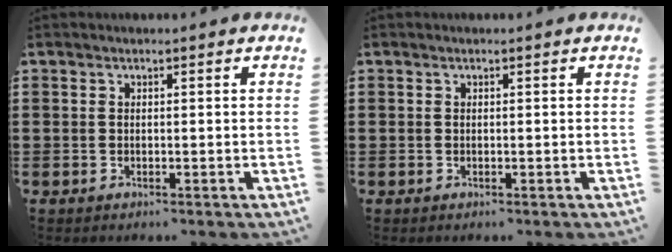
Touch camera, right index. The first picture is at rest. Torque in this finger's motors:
{"motor_torque": [-0.13, 2.01, 0.00, 0.00]}